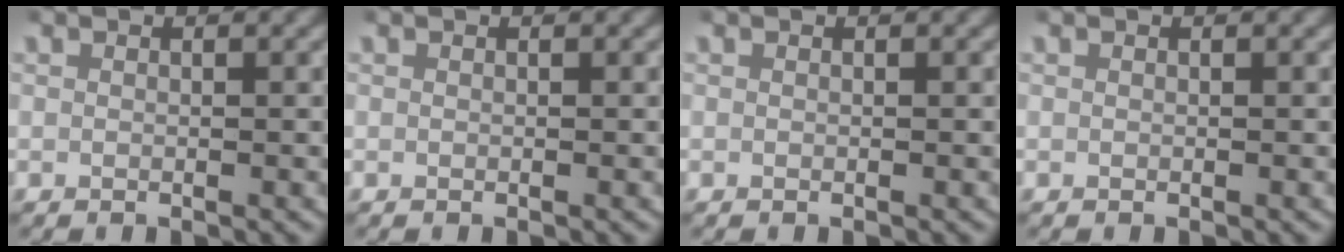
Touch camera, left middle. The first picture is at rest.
{"total": 0.0}
{"total": 0.0}
{"total": 0.0}